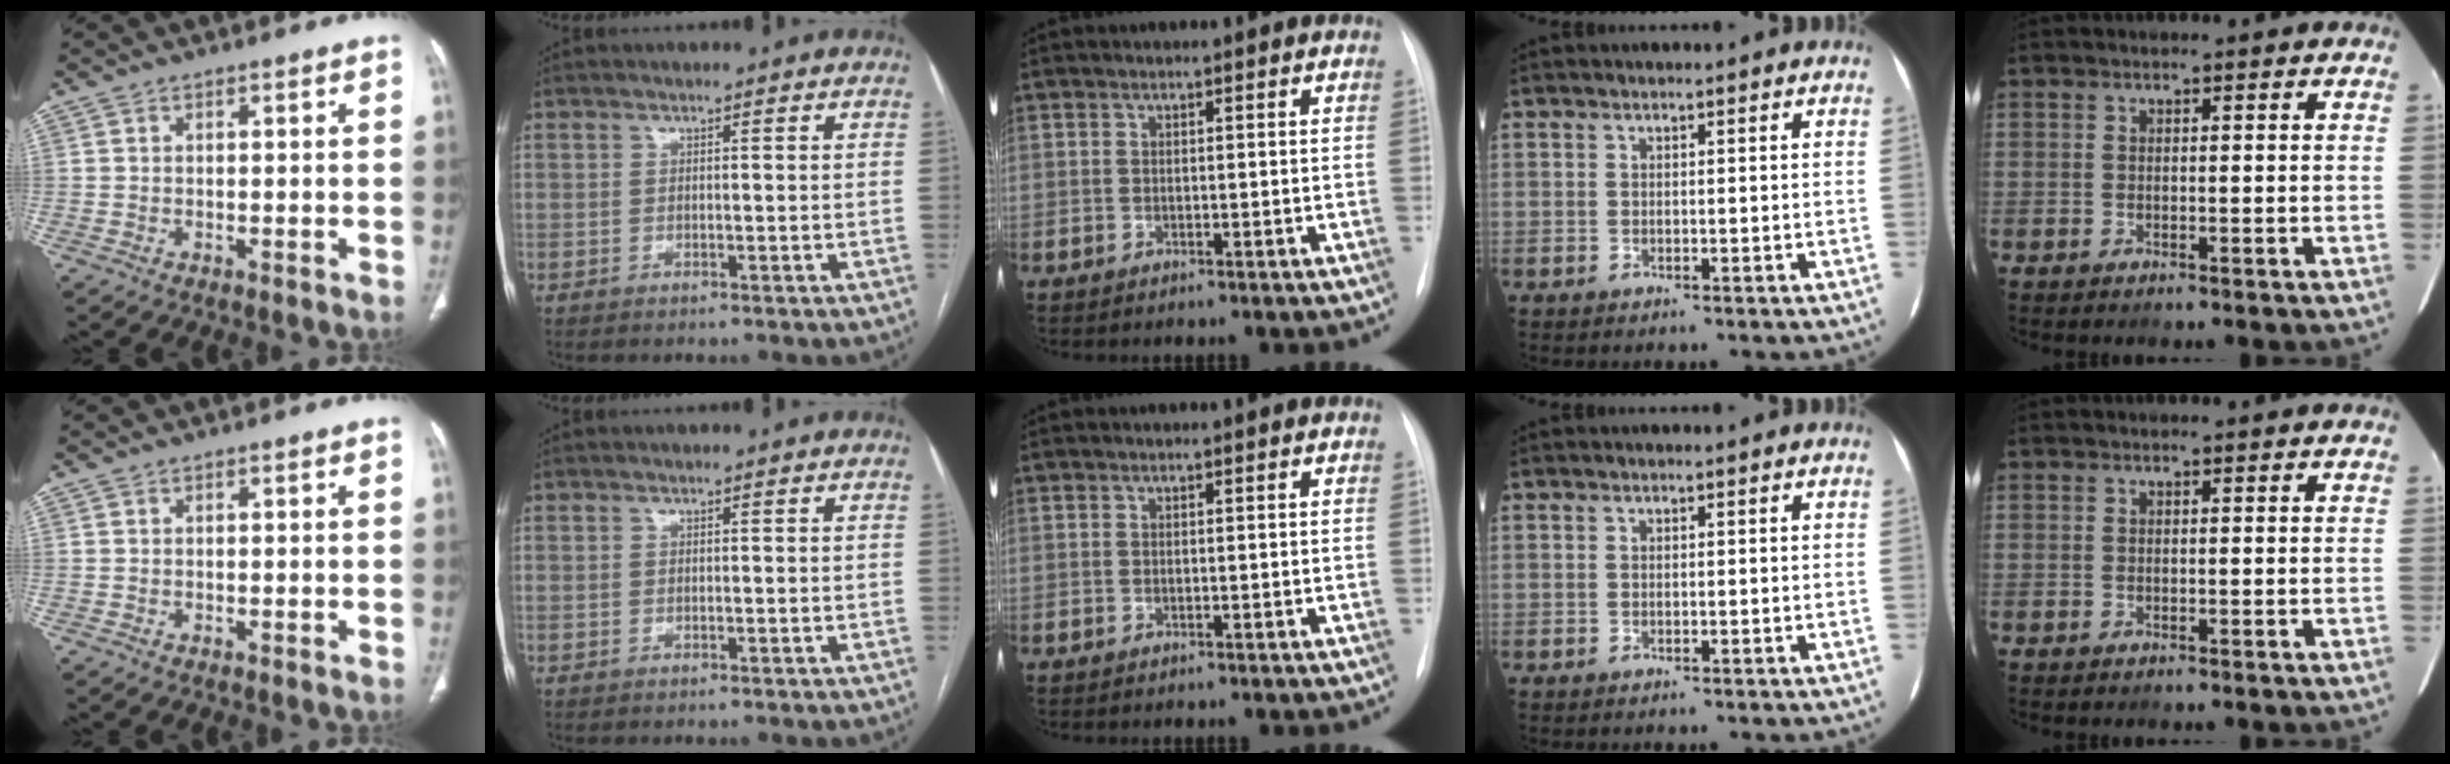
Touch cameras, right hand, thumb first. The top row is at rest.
{}